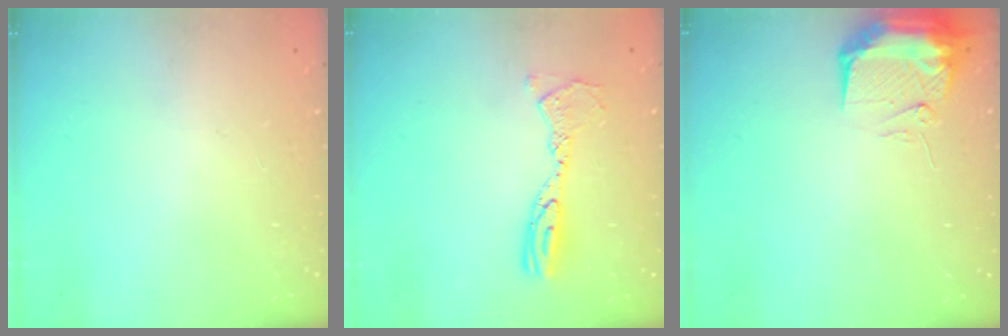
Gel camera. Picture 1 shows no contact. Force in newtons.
{"total": 10.6, "press": 10.6, "slide": 0.9}
{"total": 9.8, "press": 9.7, "slide": 1.2}